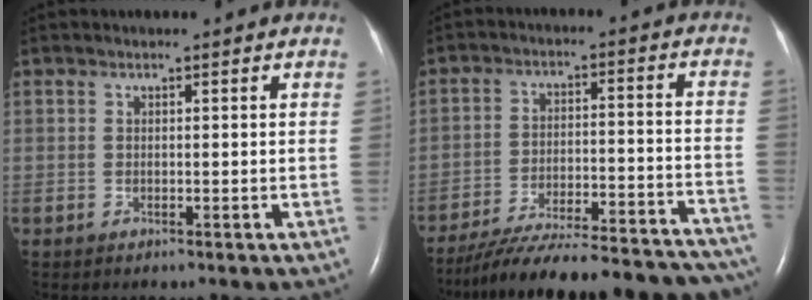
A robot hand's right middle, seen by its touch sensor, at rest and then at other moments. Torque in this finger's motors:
{"motor_torque": [1.05, -1.09, 0.30, 0.12]}